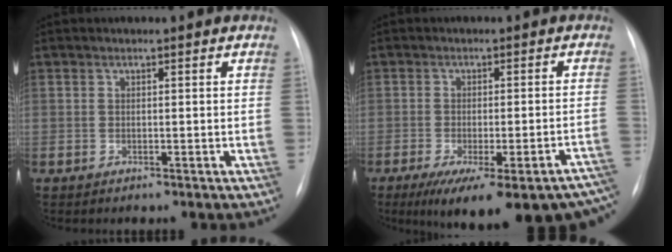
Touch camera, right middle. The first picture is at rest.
{"total": 22.3, "force": [-17.8, 4.1, 12.9], "torque": [-0.117, -0.013, -0.217]}